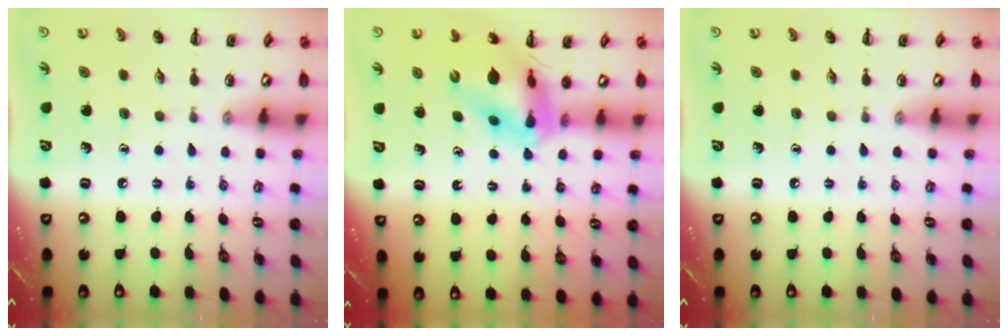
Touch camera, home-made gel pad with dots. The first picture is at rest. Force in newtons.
{"total": 11.2, "press": 10.7, "slide": 3.4}
{"total": 0.0}